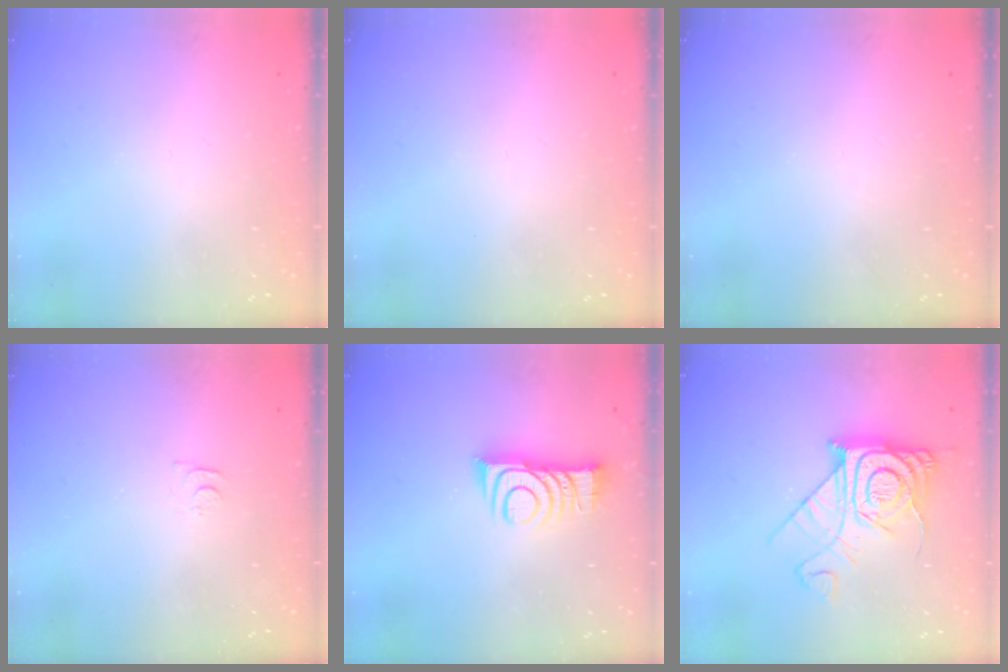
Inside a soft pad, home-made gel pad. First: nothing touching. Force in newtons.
{"total": 0.0}
{"total": 0.0}
{"total": 4.4, "press": 4.4, "slide": 0.4}
{"total": 10.5, "press": 10.5, "slide": 0.3}
{"total": 15.1, "press": 15.0, "slide": 1.4}